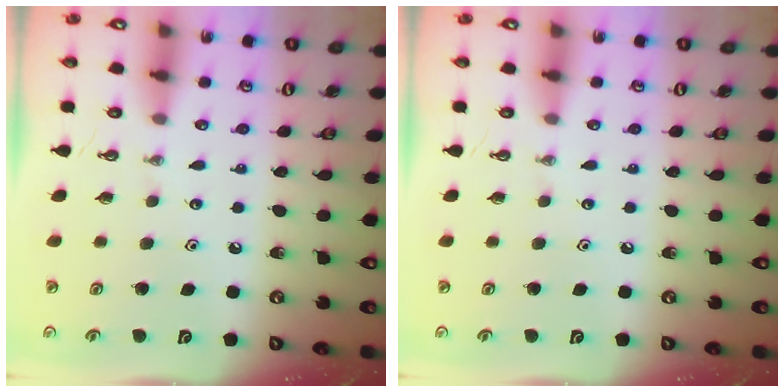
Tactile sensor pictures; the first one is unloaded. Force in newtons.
{"total": 0.0}